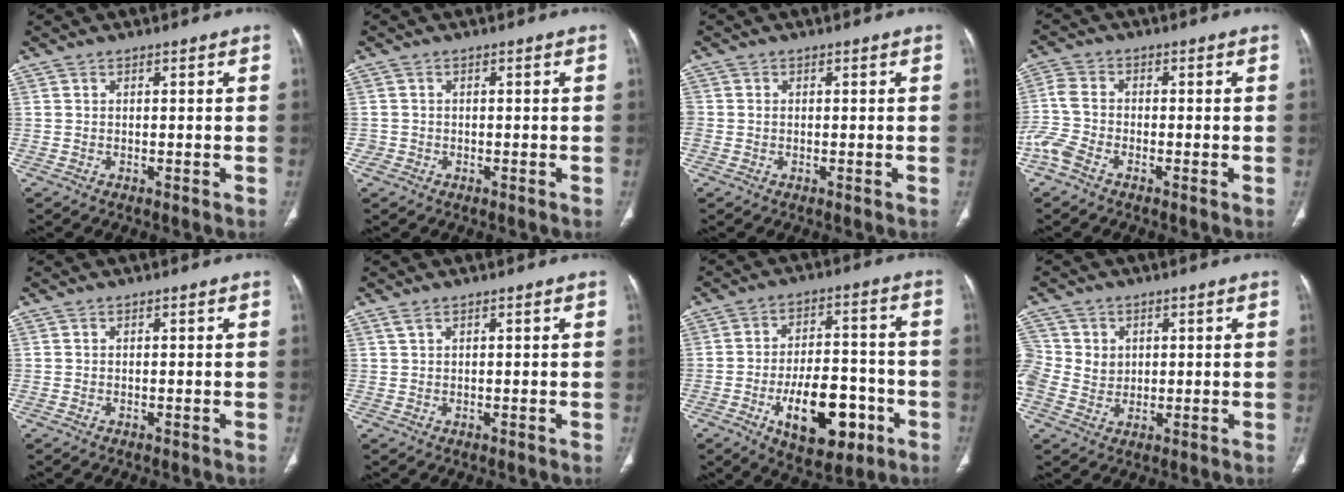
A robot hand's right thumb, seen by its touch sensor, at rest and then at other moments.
{"total": 1.2, "force": [-0.5, 1.0, 0.0], "torque": [0.003, 0.005, -0.013]}
{"total": 1.1, "force": [-0.1, 1.0, 0.5], "torque": [-0.012, 0.002, -0.003]}
{"total": 5.7, "force": [-3.2, 3.0, 3.5], "torque": [-0.099, 0.013, -0.073]}
{"total": 0.0}
{"total": 1.0, "force": [0.7, 0.3, 0.6], "torque": [-0.016, 0.008, 0.020]}
{"total": 15.5, "force": [-5.9, 8.0, 11.8], "torque": [-0.149, 0.031, -0.084]}
{"total": 8.8, "force": [1.5, 8.0, 3.4], "torque": [-0.065, 0.011, 0.035]}